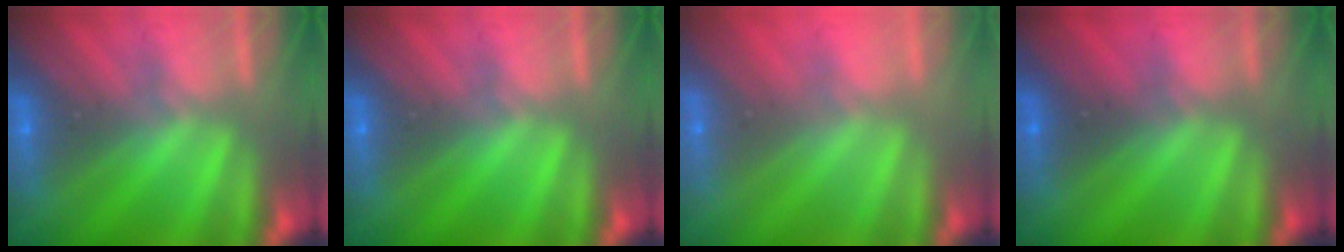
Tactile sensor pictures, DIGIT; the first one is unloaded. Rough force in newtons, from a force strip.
{"total": 0.0}
{"total": 3.3}
{"total": 2.2}